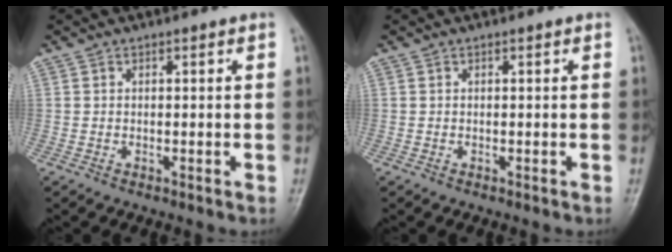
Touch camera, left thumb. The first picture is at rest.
{"total": 0.0}